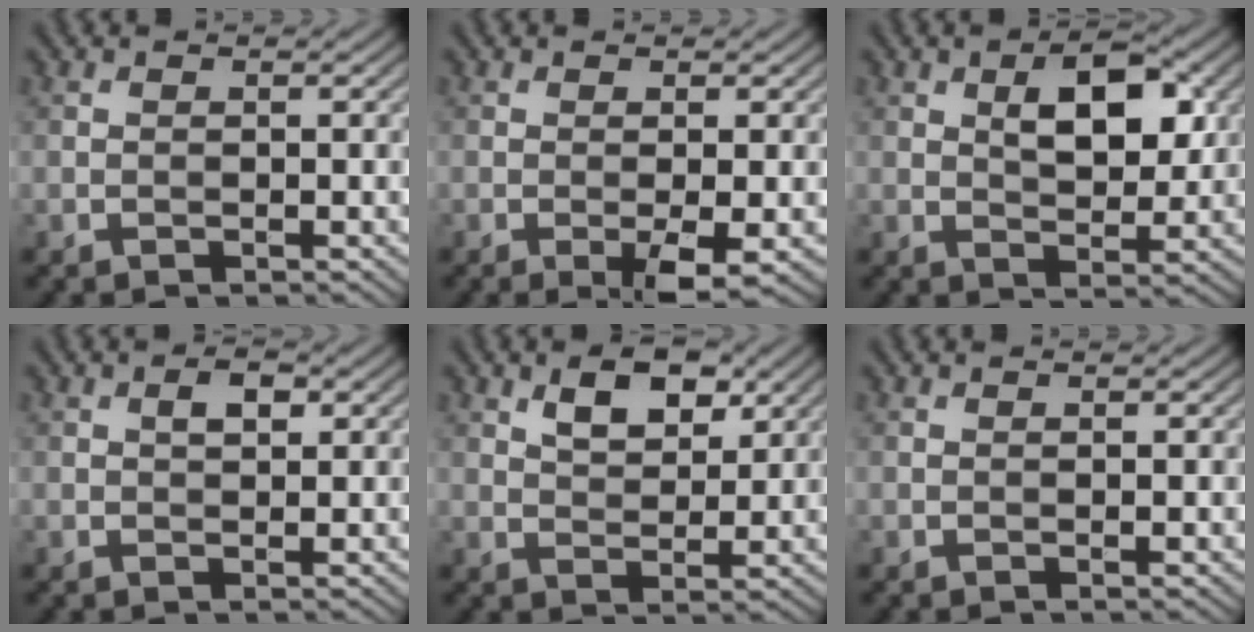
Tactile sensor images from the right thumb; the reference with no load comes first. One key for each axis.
{"total": 3.0, "fx": -1.0, "fy": 0.4, "fz": 2.8, "tx": -0.055, "ty": -0.003, "tz": -0.018}
{"total": 6.9, "fx": 2.0, "fy": 3.5, "fz": 5.6, "tx": -0.089, "ty": 0.002, "tz": 0.032}
{"total": 1.9, "fx": 0.6, "fy": 1.0, "fz": 1.5, "tx": -0.024, "ty": 0.002, "tz": 0.008}
{"total": 5.1, "fx": 2.7, "fy": 2.7, "fz": 3.4, "tx": -0.059, "ty": -0.001, "tz": 0.047}
{"total": 0.0}